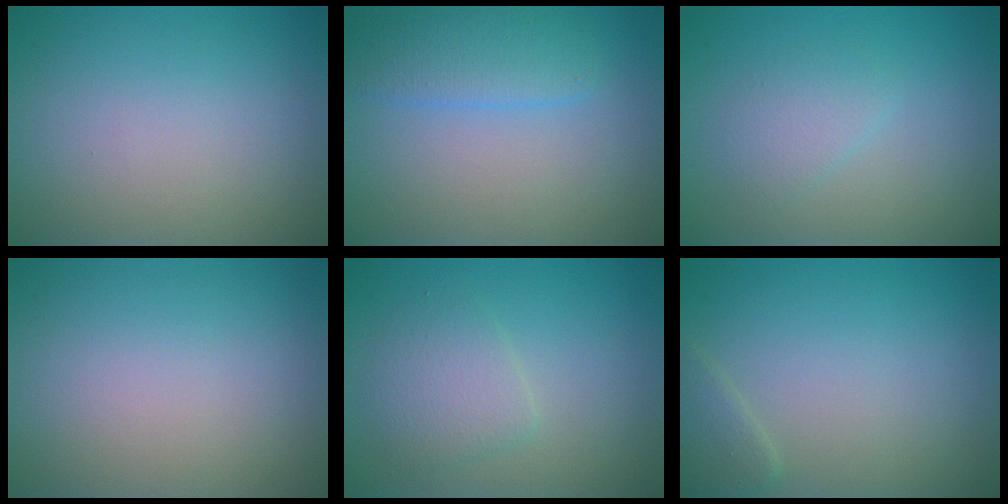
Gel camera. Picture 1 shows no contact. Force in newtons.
{"total": 3.2, "press": 3.2, "slide": 0.1}
{"total": 1.8, "press": 1.8, "slide": 0.1}
{"total": 0.0}
{"total": 2.7, "press": 2.7, "slide": 0.1}
{"total": 1.4, "press": 1.4, "slide": 0.1}